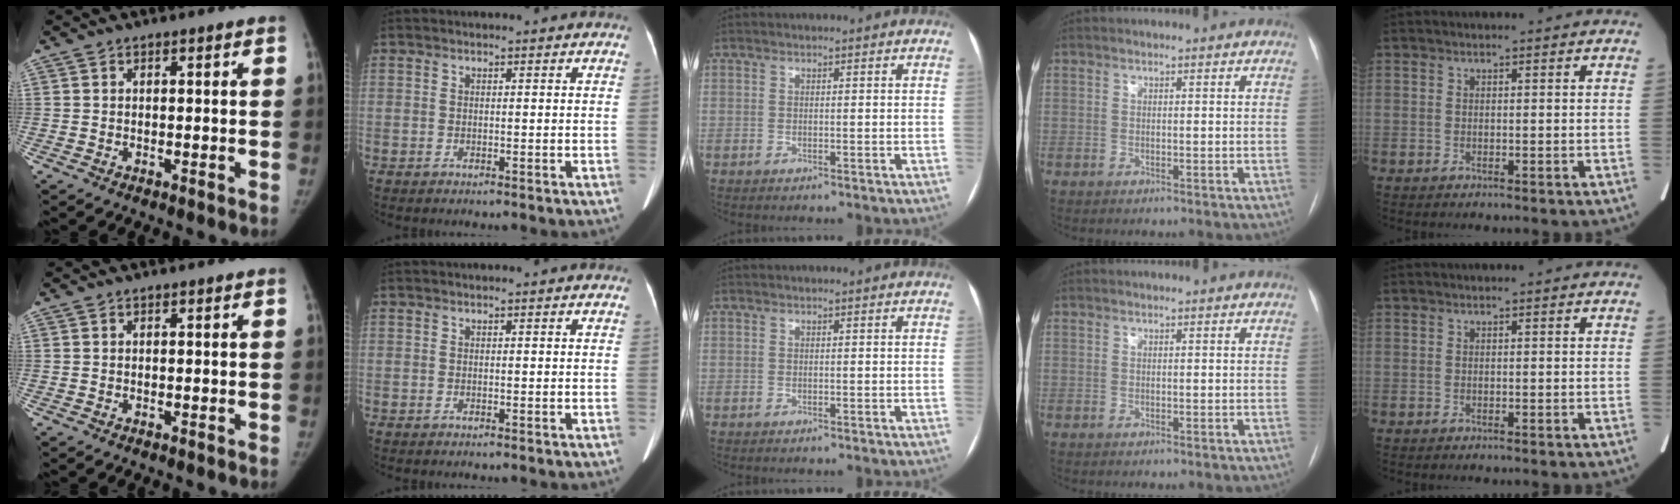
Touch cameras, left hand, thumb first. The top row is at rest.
{}